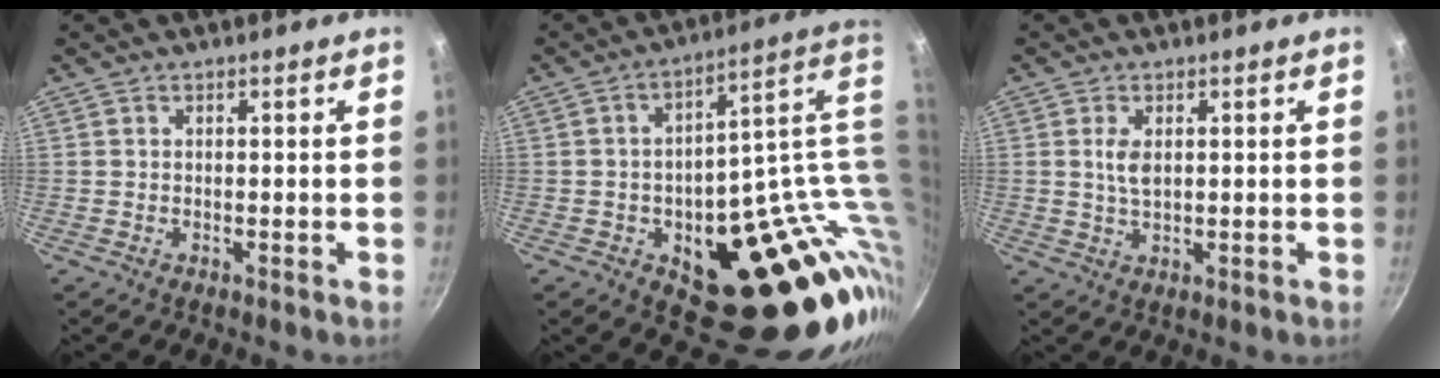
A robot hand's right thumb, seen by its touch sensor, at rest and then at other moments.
{"total": 26.4, "force": [6.3, 15.5, 20.4], "torque": [-0.183, -0.003, 0.123]}
{"total": 3.3, "force": [0.7, 1.7, 2.7], "torque": [-0.050, -0.005, 0.016]}